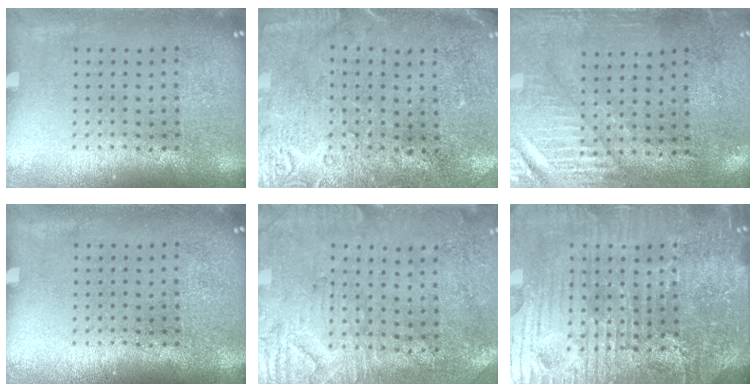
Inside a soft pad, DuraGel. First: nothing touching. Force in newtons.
{"total": 2.7, "press": 2.3, "slide": 1.4}
{"total": 2.9, "press": 2.5, "slide": 1.5}
{"total": 0.0}
{"total": 3.0, "press": 2.5, "slide": 1.6}
{"total": 5.9, "press": 5.5, "slide": 2.2}